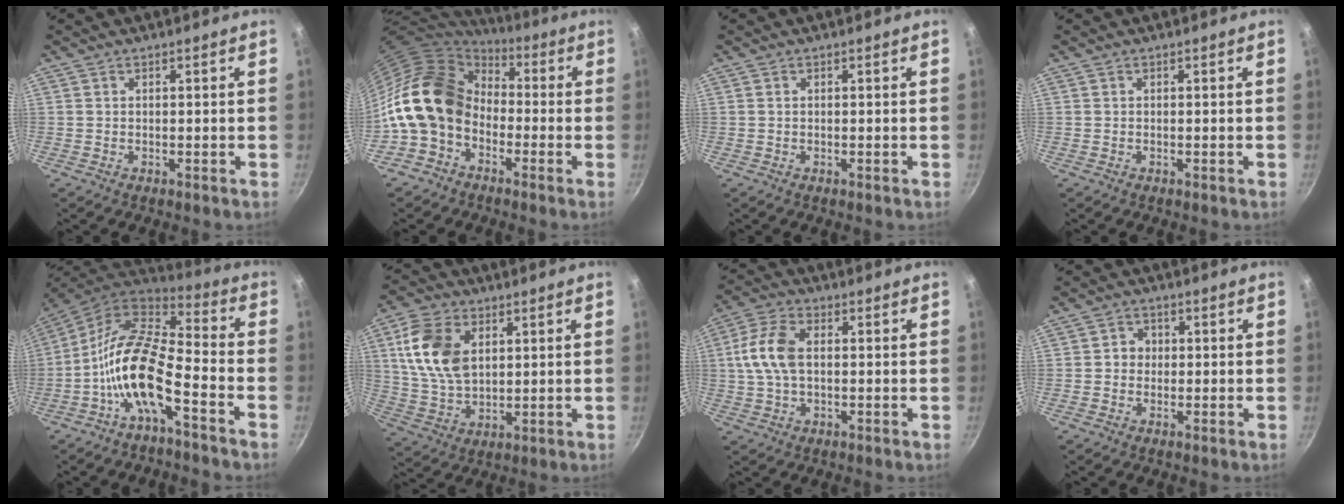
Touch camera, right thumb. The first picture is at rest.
{"total": 16.4, "force": [-2.6, 12.5, 10.3], "torque": [-0.164, 0.046, -0.067]}
{"total": 0.0}
{"total": 0.0}
{"total": 15.6, "force": [-6.2, 6.2, 12.9], "torque": [-0.241, 0.062, -0.132]}
{"total": 13.3, "force": [3.8, 8.6, 9.3], "torque": [-0.163, -0.013, 0.079]}
{"total": 9.3, "force": [0.8, 5.5, 7.5], "torque": [-0.151, 0.021, 0.008]}
{"total": 3.0, "force": [-0.1, 2.8, 1.1], "torque": [0.004, 0.007, -0.007]}